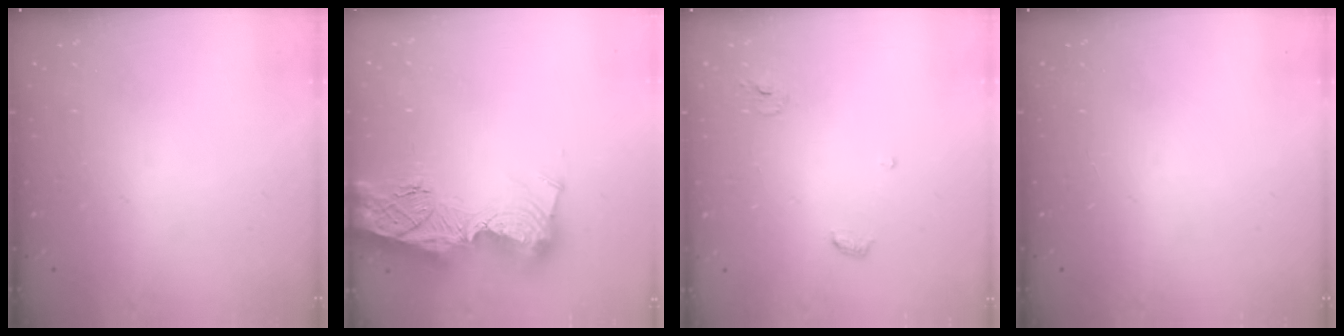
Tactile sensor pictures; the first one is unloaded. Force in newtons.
{"total": 19.6, "press": 19.5, "slide": 1.9}
{"total": 4.0, "press": 4.0, "slide": 0.3}
{"total": 0.0}